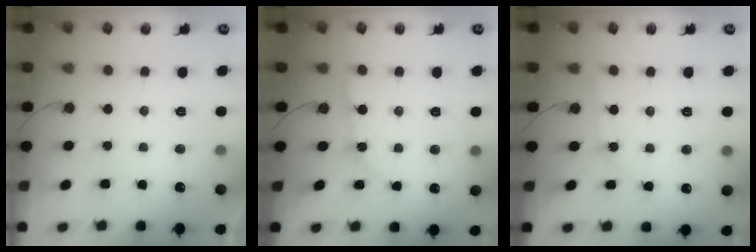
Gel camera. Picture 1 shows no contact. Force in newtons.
{"total": 2.2, "press": 2.2, "slide": 0.3}
{"total": 5.1, "press": 5.0, "slide": 0.8}